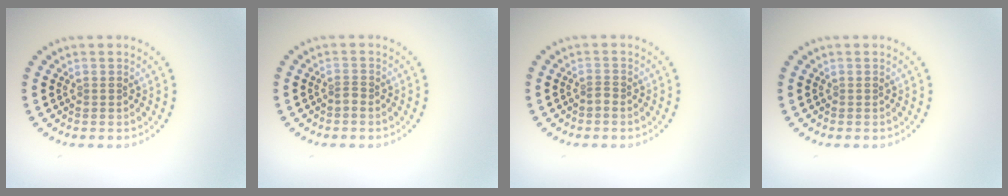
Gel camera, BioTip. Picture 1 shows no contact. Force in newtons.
{"total": 0.9, "press": 0.5, "slide": 0.7}
{"total": 0.9, "press": 0.5, "slide": 0.7}
{"total": 0.0}